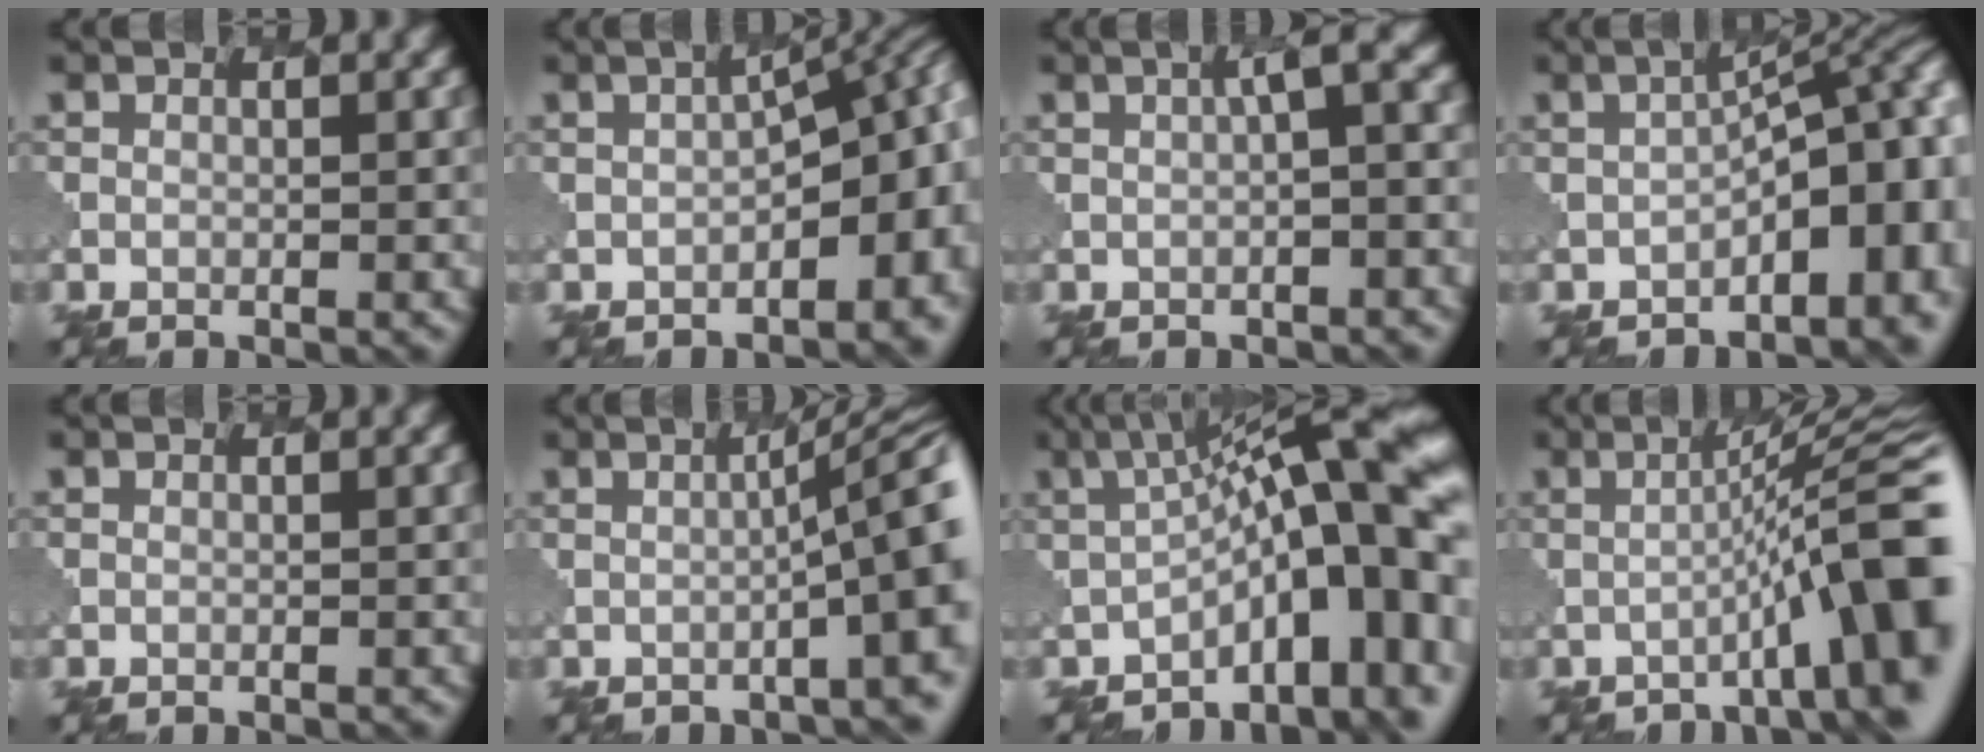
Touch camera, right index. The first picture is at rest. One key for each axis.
{"total": 9.1, "fx": -2.2, "fy": 4.1, "fz": 7.8, "tx": -0.085, "ty": -0.003, "tz": -0.028}
{"total": 3.2, "fx": 0.3, "fy": 0.6, "fz": 3.1, "tx": -0.038, "ty": 0.015, "tz": 0.002}
{"total": 12.1, "fx": -3.7, "fy": 5.5, "fz": 10.2, "tx": -0.101, "ty": 0.000, "tz": -0.046}
{"total": 0.0}
{"total": 8.4, "fx": -1.6, "fy": 1.7, "fz": 8.0, "tx": -0.083, "ty": 0.016, "tz": -0.020}
{"total": 15.5, "fx": -1.8, "fy": 5.4, "fz": 14.4, "tx": -0.165, "ty": 0.028, "tz": -0.022}
{"total": 9.5, "fx": -2.8, "fy": 1.3, "fz": 9.0, "tx": -0.109, "ty": 0.025, "tz": -0.045}